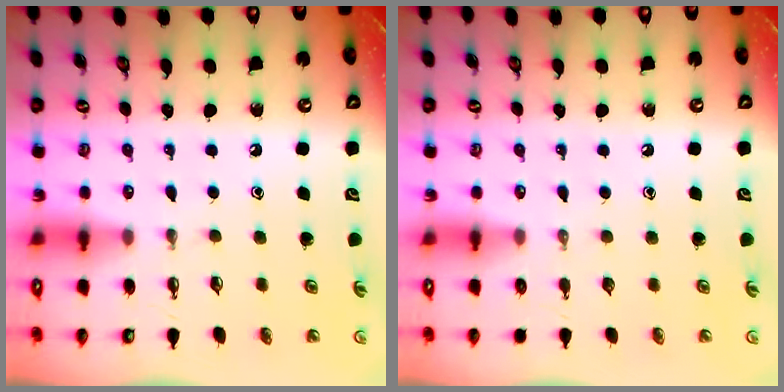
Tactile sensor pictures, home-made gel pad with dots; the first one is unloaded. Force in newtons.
{"total": 0.0}